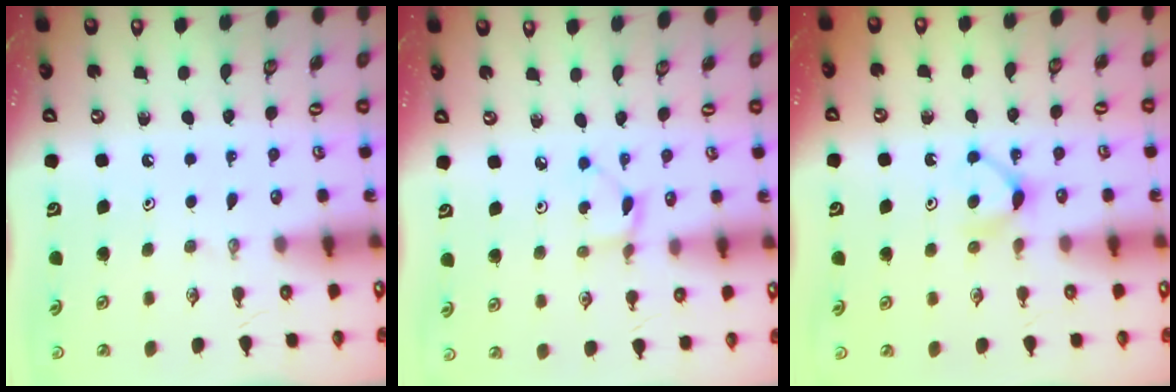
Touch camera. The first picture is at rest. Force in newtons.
{"total": 1.8, "press": 1.8, "slide": 0.1}
{"total": 5.2, "press": 5.1, "slide": 0.7}